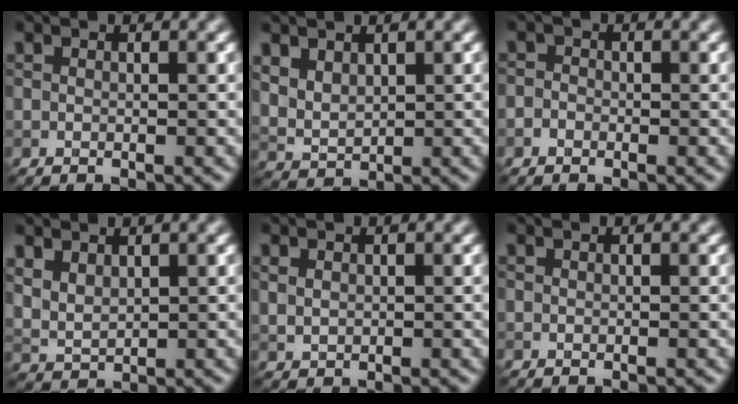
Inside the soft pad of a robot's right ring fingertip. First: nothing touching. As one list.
[{"total": 3.0, "force": [1.5, 2.0, 1.6], "torque": [-0.042, -0.003, 0.037]}, {"total": 1.1, "force": [-0.4, 1.0, 0.3], "torque": [0.004, 0.001, -0.015]}, {"total": 2.7, "force": [1.5, 1.6, 1.4], "torque": [-0.038, -0.002, 0.038]}, {"total": 1.2, "force": [0.4, 1.0, 0.7], "torque": [-0.014, -0.001, 0.012]}, {"total": 0.0}]